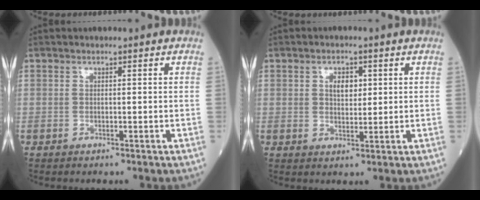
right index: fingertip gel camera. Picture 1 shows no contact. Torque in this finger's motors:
{"motor_torque": [0.42, 0.24, 0.14, 0.05]}